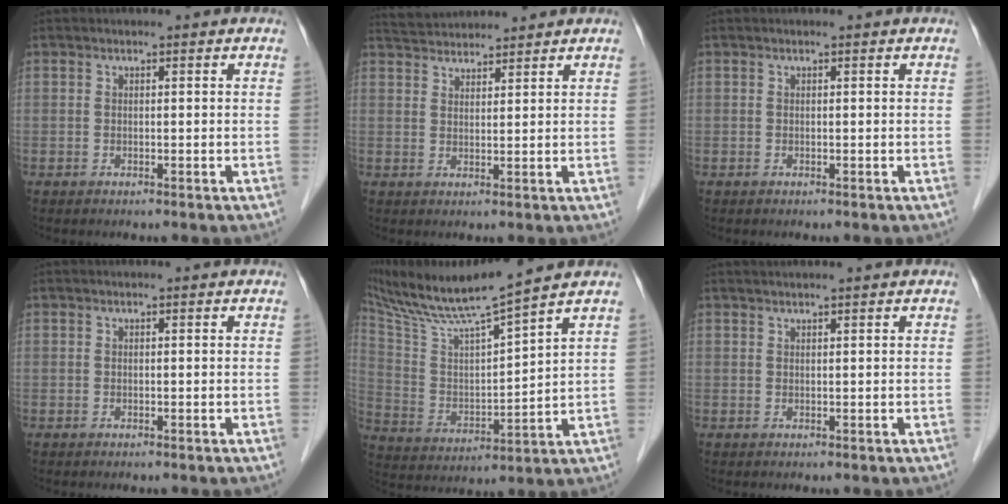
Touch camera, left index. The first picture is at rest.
{"total": 5.4, "force": [5.3, 0.5, 0.8], "torque": [-0.020, 0.034, 0.092]}
{"total": 0.0}
{"total": 0.0}
{"total": 15.4, "force": [13.4, -1.3, 7.5], "torque": [-0.147, -0.001, 0.244]}
{"total": 2.5, "force": [2.1, -0.4, 1.3], "torque": [-0.013, 0.021, 0.038]}